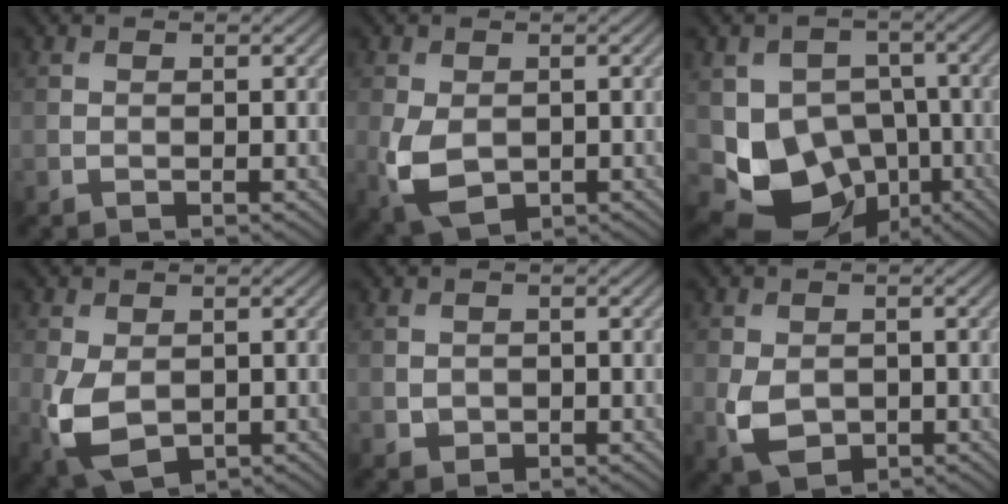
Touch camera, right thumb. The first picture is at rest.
{"total": 5.8, "force": [-1.1, 4.0, 4.1], "torque": [-0.111, -0.016, -0.017]}
{"total": 10.3, "force": [-3.1, 8.4, 5.2], "torque": [-0.105, -0.026, -0.057]}
{"total": 7.1, "force": [-1.4, 4.7, 5.1], "torque": [-0.144, -0.023, -0.022]}
{"total": 1.2, "force": [-0.3, 1.2, 0.3], "torque": [-0.009, -0.003, -0.005]}
{"total": 4.5, "force": [-1.1, 3.3, 2.9], "torque": [-0.075, -0.010, -0.019]}